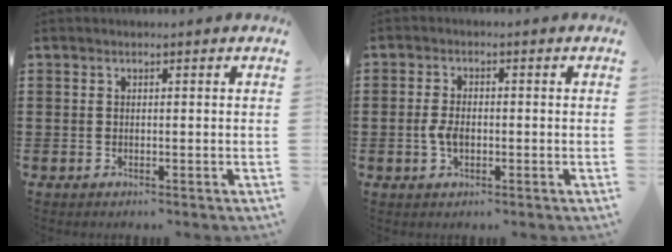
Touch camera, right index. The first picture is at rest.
{"total": 3.2, "force": [-0.6, 1.8, 2.6], "torque": [-0.065, -0.005, -0.014]}